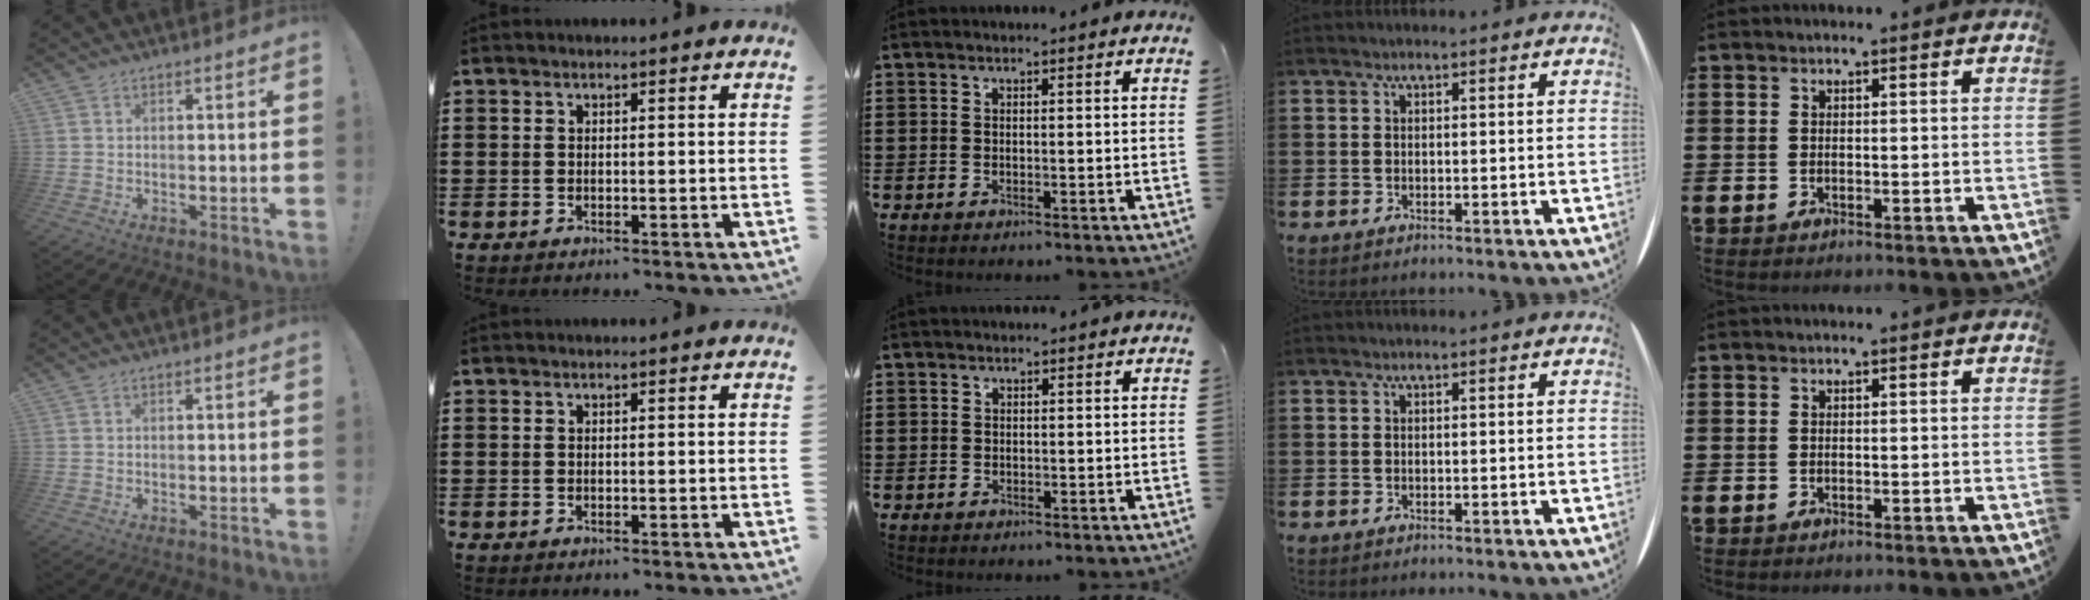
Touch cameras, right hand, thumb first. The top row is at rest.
{"middle": {"total": 0.5, "force": [-0.1, 0.5, 0.1], "torque": [-0.003, -0.001, -0.002]}}